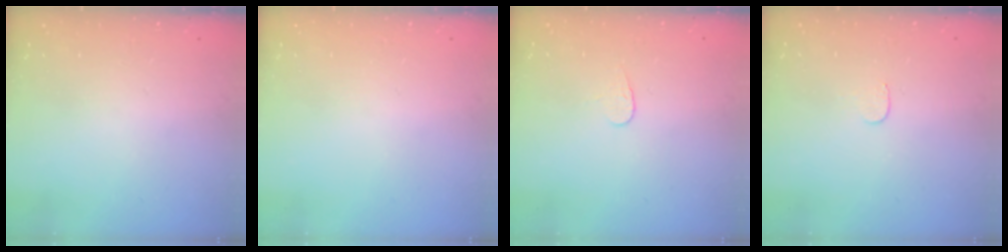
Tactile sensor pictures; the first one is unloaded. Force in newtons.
{"total": 0.0}
{"total": 4.3, "press": 4.3, "slide": 0.3}
{"total": 3.4, "press": 3.4, "slide": 0.2}